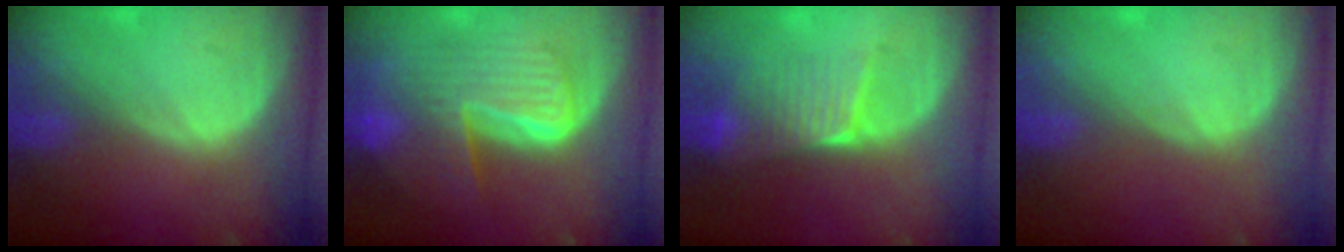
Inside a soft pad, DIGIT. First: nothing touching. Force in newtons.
{"total": 10.4, "press": 10.4, "slide": 0.9}
{"total": 6.5, "press": 6.1, "slide": 2.4}
{"total": 0.0}